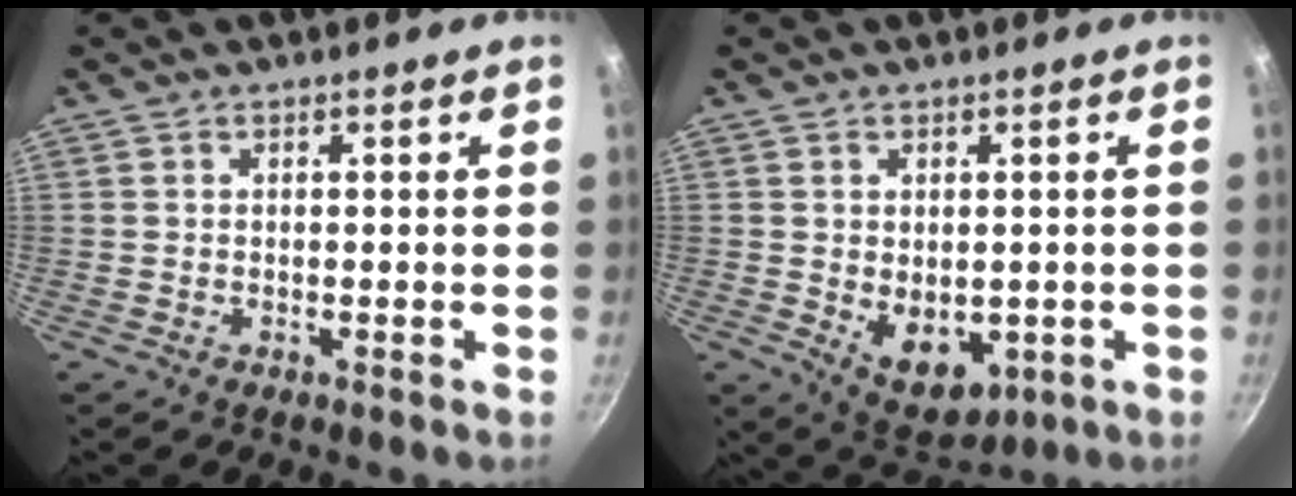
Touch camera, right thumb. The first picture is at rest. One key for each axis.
{"total": 9.1, "fx": -1.2, "fy": 6.2, "fz": 6.6, "tx": -0.071, "ty": -0.014, "tz": 0.003}